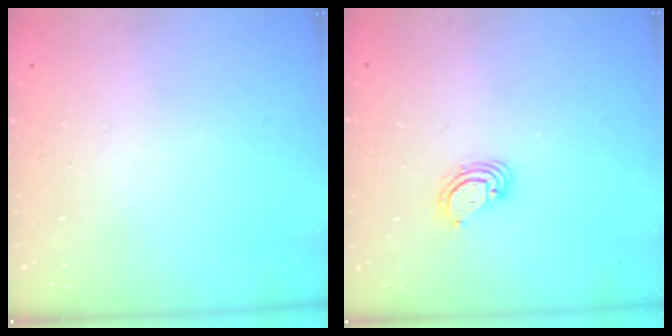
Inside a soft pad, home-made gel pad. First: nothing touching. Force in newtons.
{"total": 3.6, "press": 3.6, "slide": 0.3}